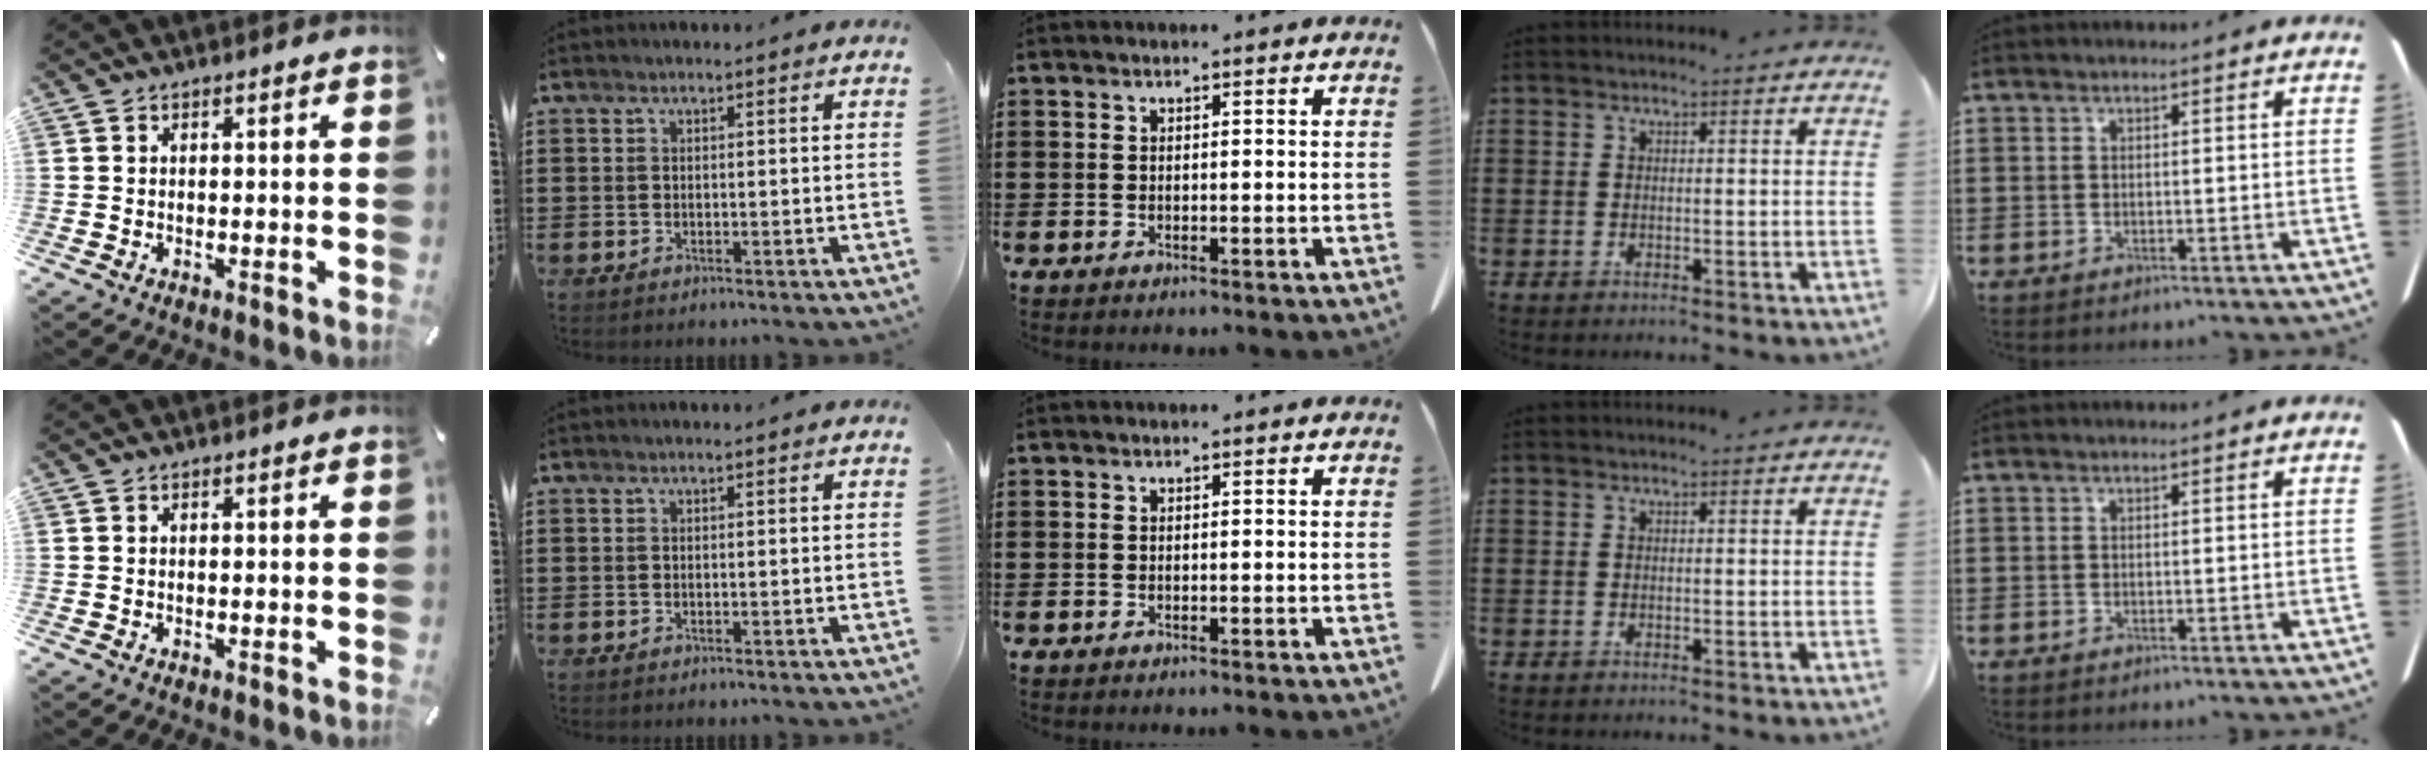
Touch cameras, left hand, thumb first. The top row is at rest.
{}